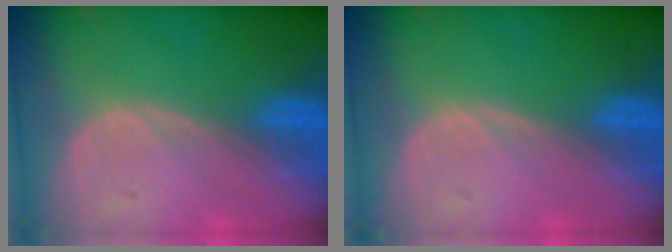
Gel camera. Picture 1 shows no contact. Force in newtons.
{"total": 0.0}